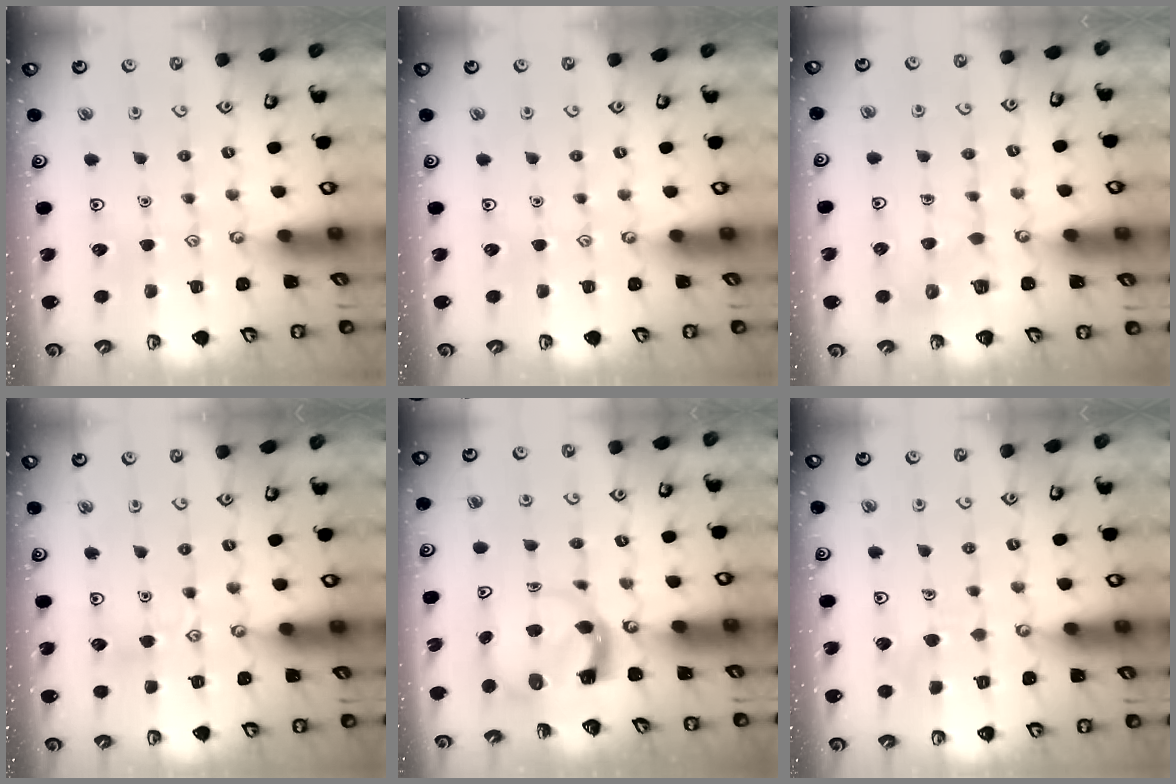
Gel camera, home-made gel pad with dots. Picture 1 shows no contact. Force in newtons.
{"total": 0.0}
{"total": 4.7, "press": 4.7, "slide": 0.3}
{"total": 4.4, "press": 4.4, "slide": 0.4}
{"total": 3.8, "press": 3.7, "slide": 0.5}
{"total": 5.1, "press": 5.1, "slide": 0.3}